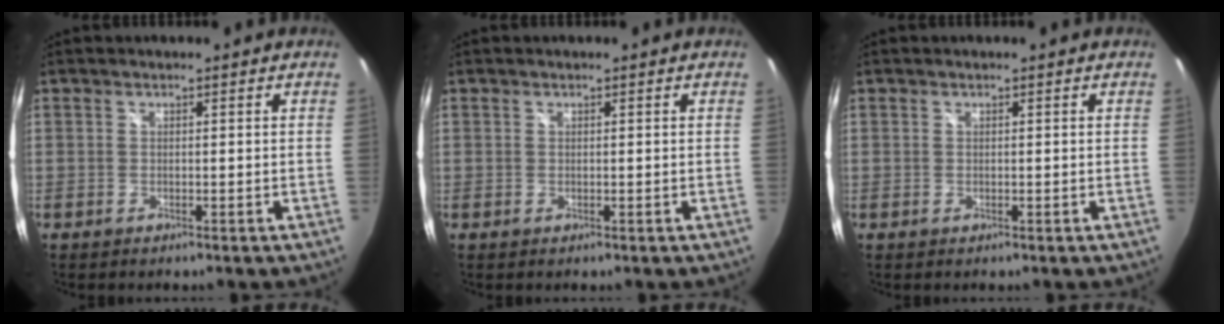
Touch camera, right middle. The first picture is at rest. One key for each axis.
{"total": 0.0}
{"total": 0.0}